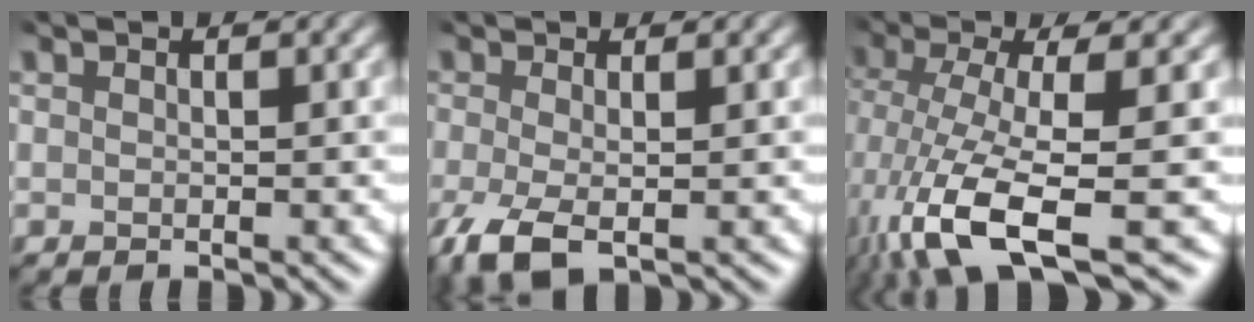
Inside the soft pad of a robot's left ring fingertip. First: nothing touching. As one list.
[{"total": 4.0, "force": [-1.8, 1.1, 3.4], "torque": [-0.084, -0.002, -0.028]}, {"total": 9.8, "force": [-4.6, 2.7, 8.2], "torque": [-0.172, -0.013, -0.074]}]